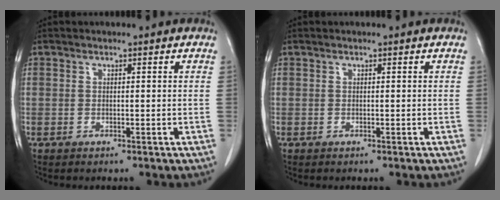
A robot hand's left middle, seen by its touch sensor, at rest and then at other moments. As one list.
[{"total": 0.0}]